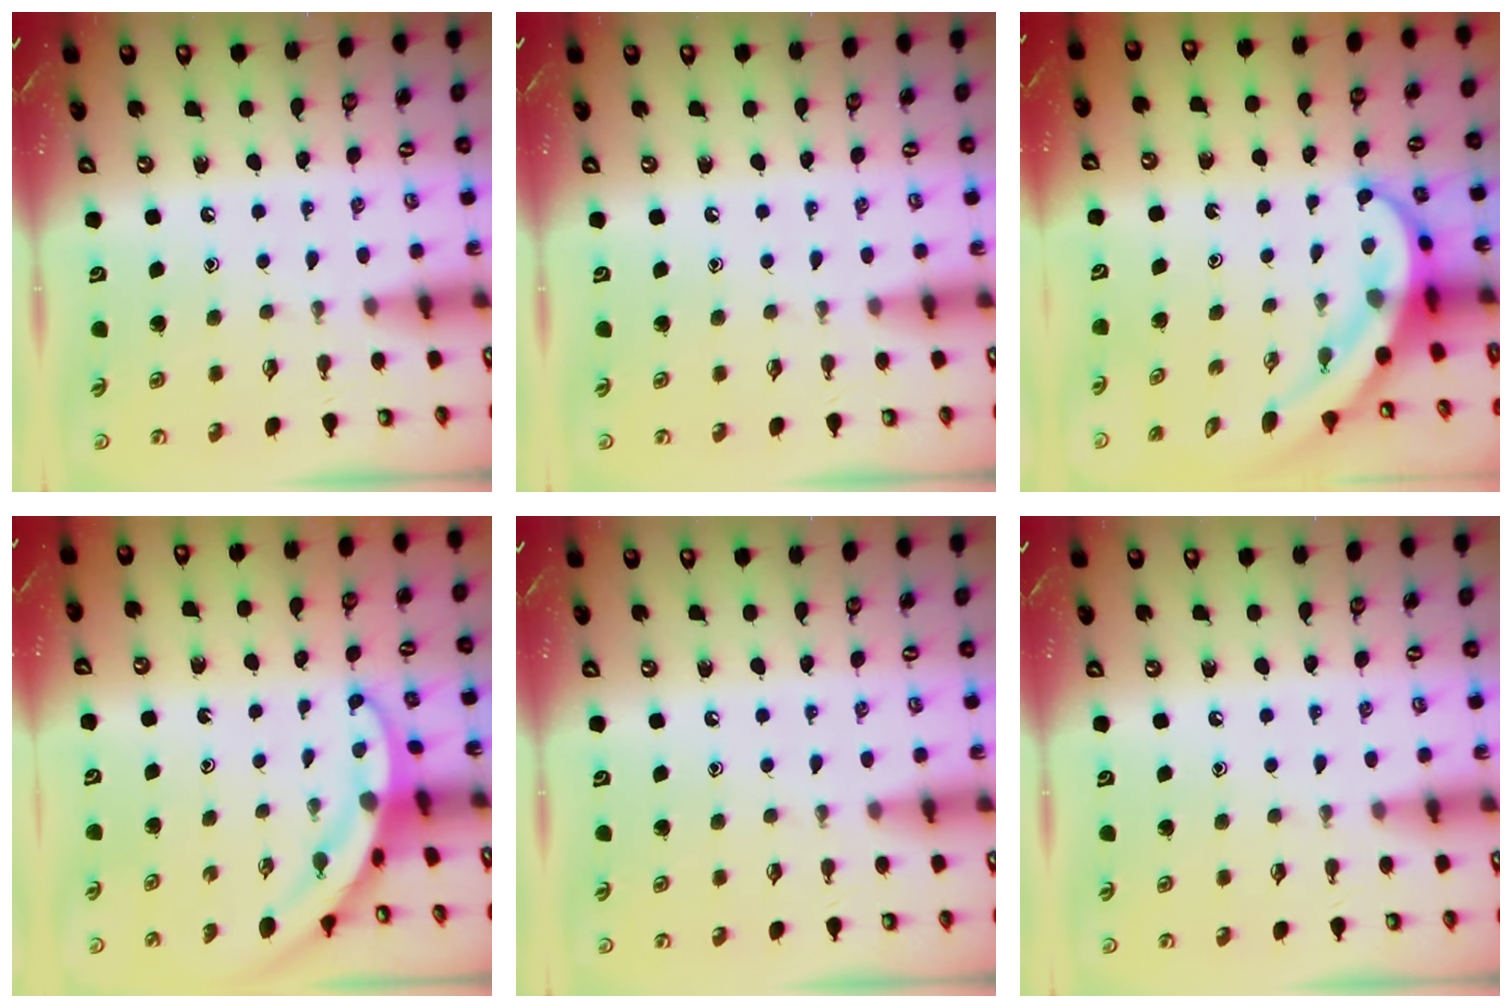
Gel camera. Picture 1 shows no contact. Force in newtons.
{"total": 0.0}
{"total": 7.9, "press": 7.8, "slide": 1.6}
{"total": 3.2, "press": 3.2, "slide": 0.3}
{"total": 0.0}
{"total": 0.0}